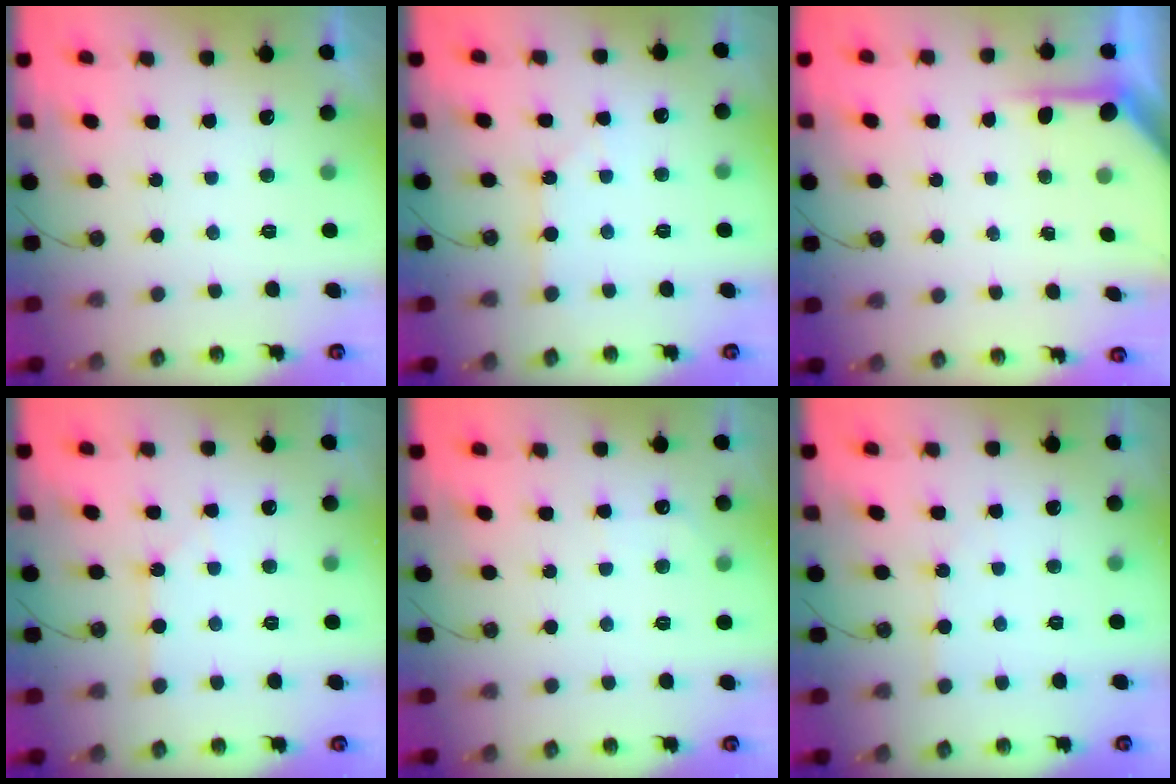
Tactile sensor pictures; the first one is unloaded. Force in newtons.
{"total": 1.5, "press": 1.5, "slide": 0.3}
{"total": 5.1, "press": 5.1, "slide": 0.3}
{"total": 0.7, "press": 0.7, "slide": 0.1}
{"total": 3.9, "press": 3.8, "slide": 0.6}
{"total": 2.1, "press": 2.0, "slide": 0.3}